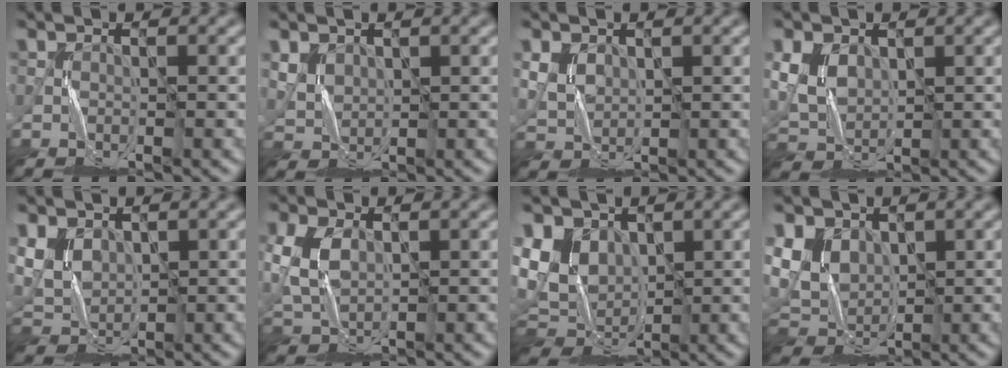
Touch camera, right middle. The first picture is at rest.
{"total": 2.3, "force": [1.3, 1.6, 1.0], "torque": [-0.030, -0.006, 0.029]}
{"total": 3.1, "force": [1.1, 2.3, 1.8], "torque": [-0.049, -0.003, 0.024]}
{"total": 4.4, "force": [1.3, 3.2, 2.8], "torque": [-0.071, 0.000, 0.023]}
{"total": 4.2, "force": [1.8, 3.0, 2.4], "torque": [-0.060, -0.004, 0.037]}
{"total": 4.8, "force": [0.8, 3.3, 3.5], "torque": [-0.099, 0.003, 0.018]}
{"total": 7.1, "force": [1.7, 5.5, 4.2], "torque": [-0.098, -0.002, 0.029]}
{"total": 6.0, "force": [1.9, 4.5, 3.5], "torque": [-0.080, -0.002, 0.033]}